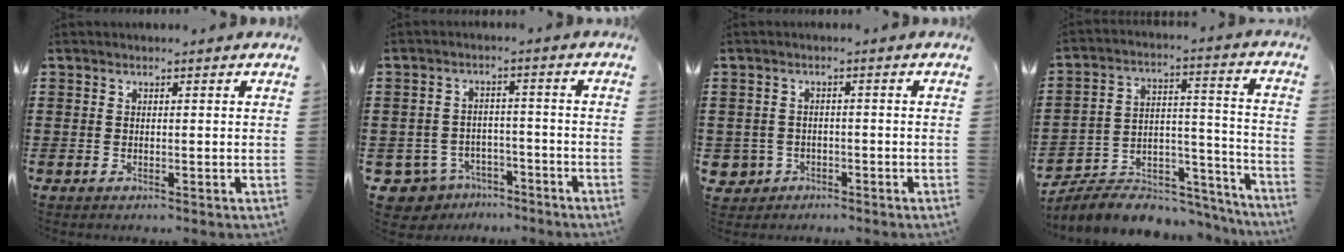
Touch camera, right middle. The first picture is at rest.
{"total": 4.4, "force": [-3.9, 1.9, 0.5], "torque": [-0.039, 0.001, -0.086]}
{"total": 2.3, "force": [-1.4, 1.9, 0.4], "torque": [-0.023, -0.003, -0.033]}
{"total": 6.9, "force": [-6.4, 2.2, 1.4], "torque": [-0.028, 0.008, -0.125]}